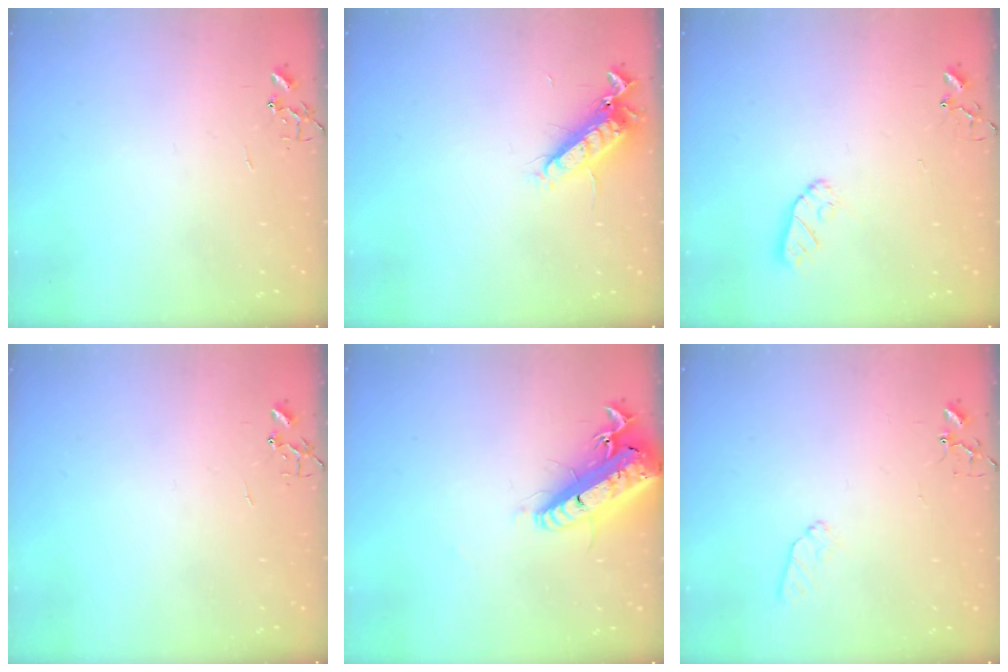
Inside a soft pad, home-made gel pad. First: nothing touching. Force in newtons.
{"total": 13.5, "press": 13.3, "slide": 1.9}
{"total": 7.2, "press": 7.2, "slide": 0.4}
{"total": 0.0}
{"total": 23.1, "press": 22.6, "slide": 5.0}
{"total": 7.7, "press": 7.6, "slide": 0.9}